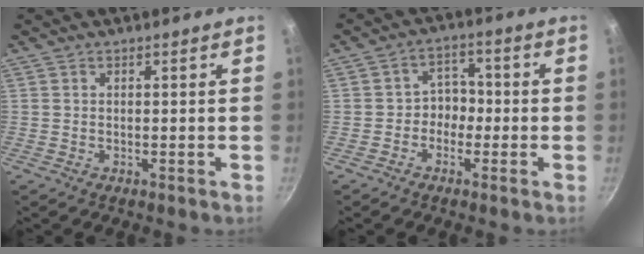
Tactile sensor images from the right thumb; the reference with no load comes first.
{"total": 4.8, "force": [-1.3, 4.0, 2.2], "torque": [0.014, 0.022, -0.030]}